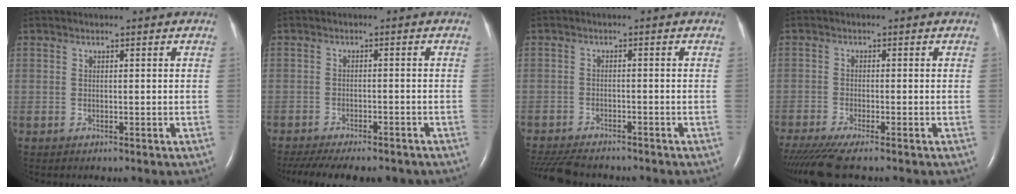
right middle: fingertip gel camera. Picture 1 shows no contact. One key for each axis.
{"total": 15.4, "fx": -12.7, "fy": 4.7, "fz": 7.3, "tx": -0.165, "ty": -0.017, "tz": -0.166}
{"total": 9.9, "fx": -8.7, "fy": 2.7, "fz": 4.0, "tx": -0.078, "ty": -0.014, "tz": -0.131}
{"total": 9.3, "fx": -7.5, "fy": 0.7, "fz": 5.4, "tx": -0.093, "ty": -0.026, "tz": -0.129}